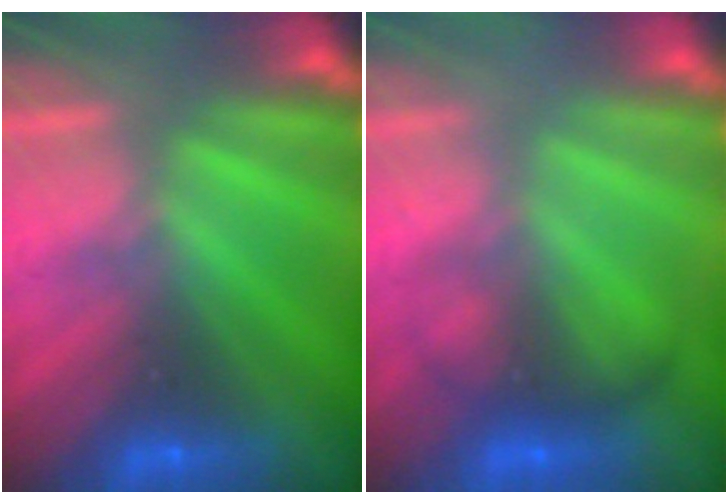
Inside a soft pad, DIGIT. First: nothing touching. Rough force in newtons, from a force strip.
{"total": 2.1}